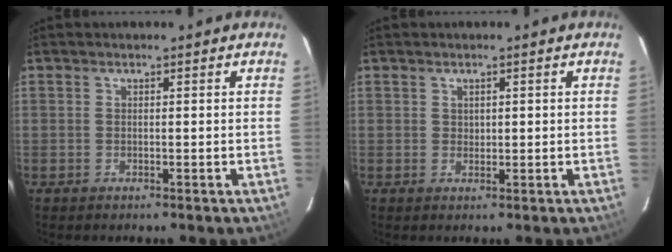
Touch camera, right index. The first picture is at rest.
{"total": 1.1, "force": [0.4, 0.9, 0.4], "torque": [-0.005, 0.004, 0.009]}